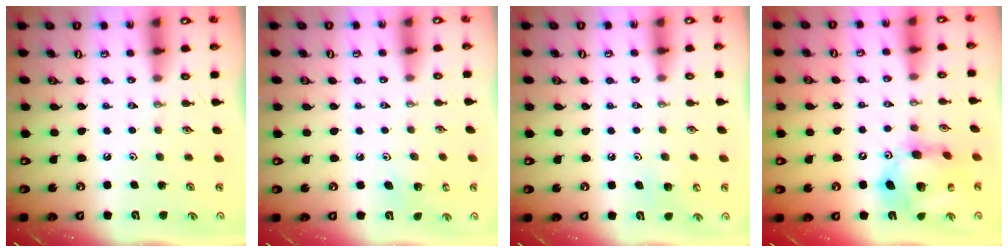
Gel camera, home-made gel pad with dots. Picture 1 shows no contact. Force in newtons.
{"total": 4.4, "press": 4.4, "slide": 0.4}
{"total": 7.1, "press": 7.1, "slide": 0.9}
{"total": 15.7, "press": 15.6, "slide": 1.7}